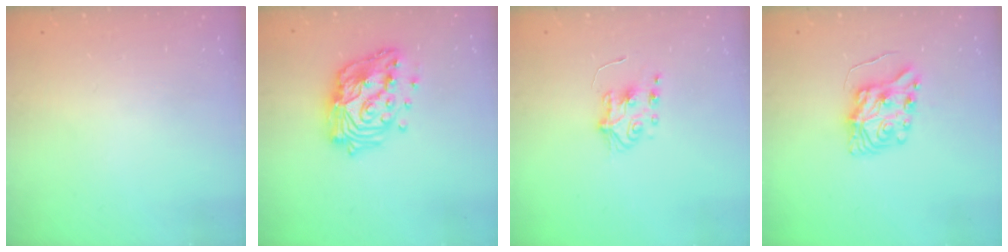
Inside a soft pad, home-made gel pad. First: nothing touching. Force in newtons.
{"total": 18.2, "press": 18.1, "slide": 1.5}
{"total": 5.8, "press": 5.8, "slide": 0.6}
{"total": 8.8, "press": 8.8, "slide": 1.0}